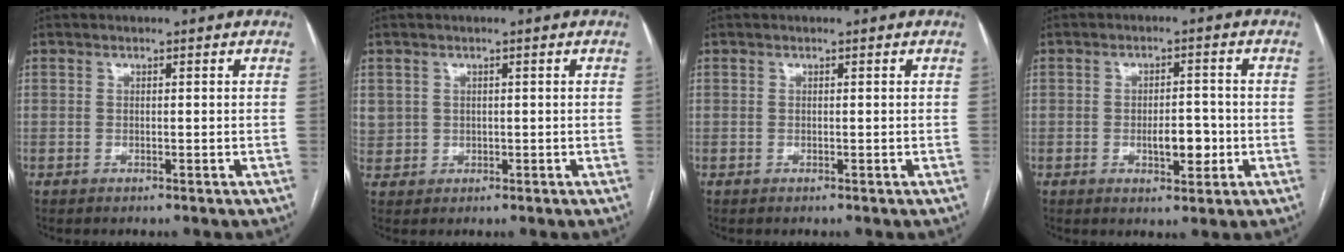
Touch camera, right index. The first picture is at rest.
{"total": 2.8, "force": [0.6, 2.7, 0.5], "torque": [-0.007, 0.009, 0.020]}
{"total": 0.0}
{"total": 4.9, "force": [-1.3, 2.0, 4.3], "torque": [-0.066, 0.000, -0.015]}